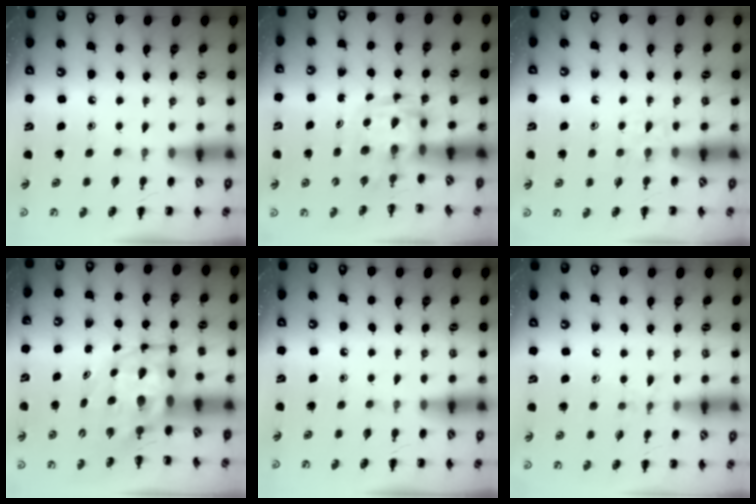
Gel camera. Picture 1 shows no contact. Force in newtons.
{"total": 3.0, "press": 3.0, "slide": 0.5}
{"total": 2.9, "press": 2.7, "slide": 1.2}
{"total": 7.3, "press": 7.0, "slide": 1.9}
{"total": 0.0}
{"total": 6.2, "press": 5.9, "slide": 1.9}